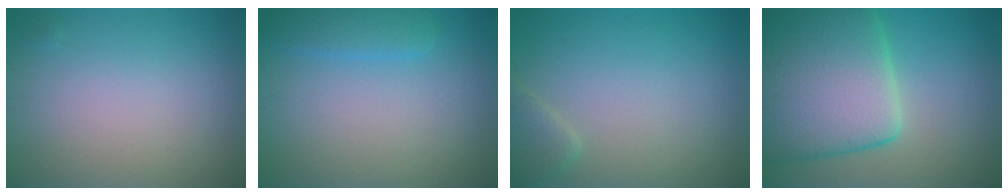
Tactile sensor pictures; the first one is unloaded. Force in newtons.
{"total": 2.2, "press": 2.2, "slide": 0.1}
{"total": 1.7, "press": 1.7, "slide": 0.1}
{"total": 12.9, "press": 12.9, "slide": 0.7}